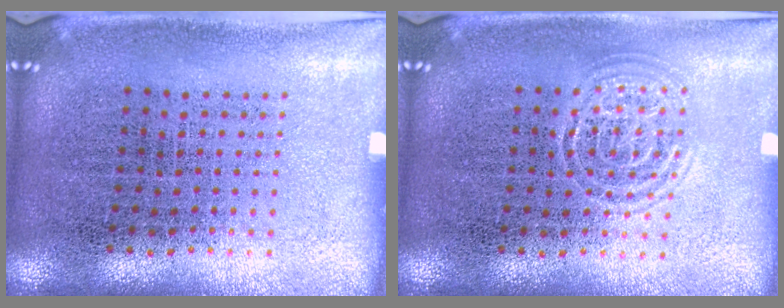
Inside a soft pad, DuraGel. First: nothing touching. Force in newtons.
{"total": 1.5, "press": 1.4, "slide": 0.1}